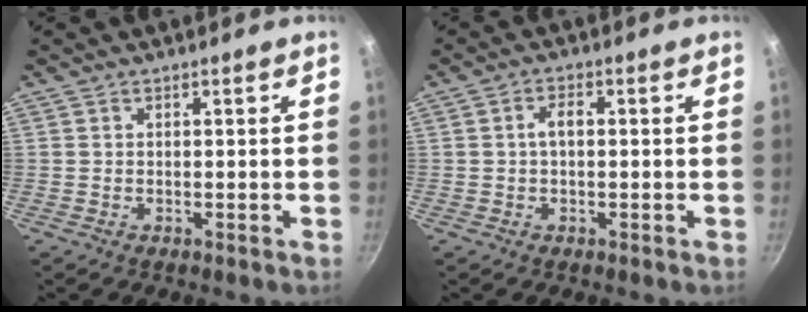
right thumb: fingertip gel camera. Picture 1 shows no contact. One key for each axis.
{"total": 2.7, "fx": 0.2, "fy": 1.3, "fz": 2.3, "tx": -0.042, "ty": 0.010, "tz": 0.002}